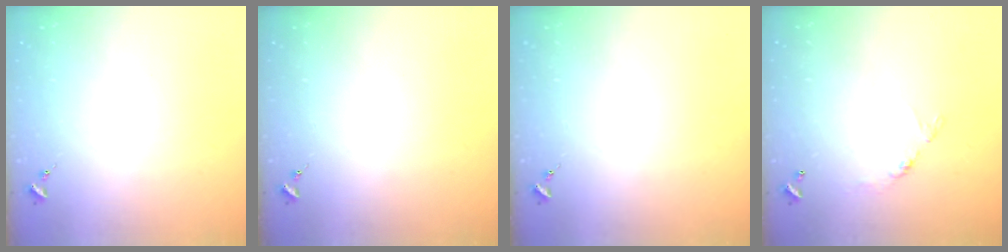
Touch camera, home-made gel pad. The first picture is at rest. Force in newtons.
{"total": 0.0}
{"total": 0.0}
{"total": 5.9, "press": 5.9, "slide": 0.4}